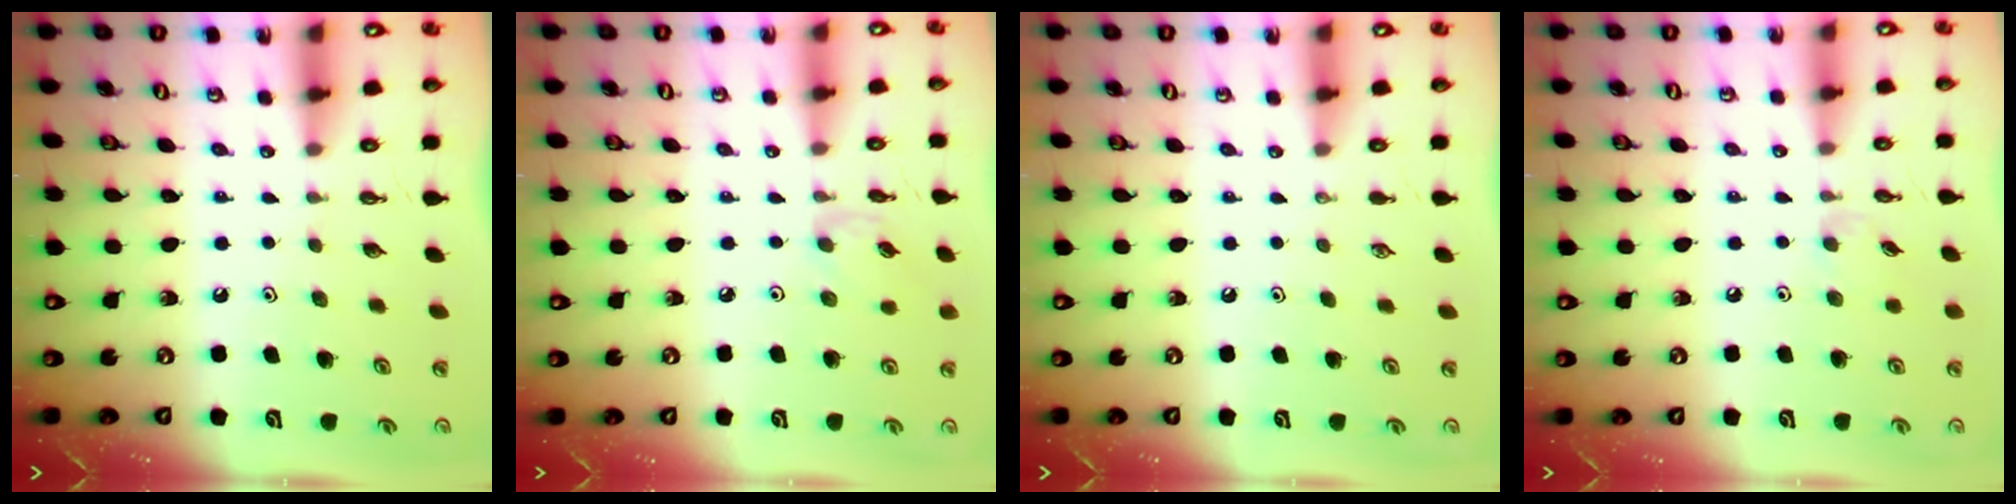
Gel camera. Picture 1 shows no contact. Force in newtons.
{"total": 2.6, "press": 2.6, "slide": 0.4}
{"total": 0.0}
{"total": 3.2, "press": 3.1, "slide": 0.6}